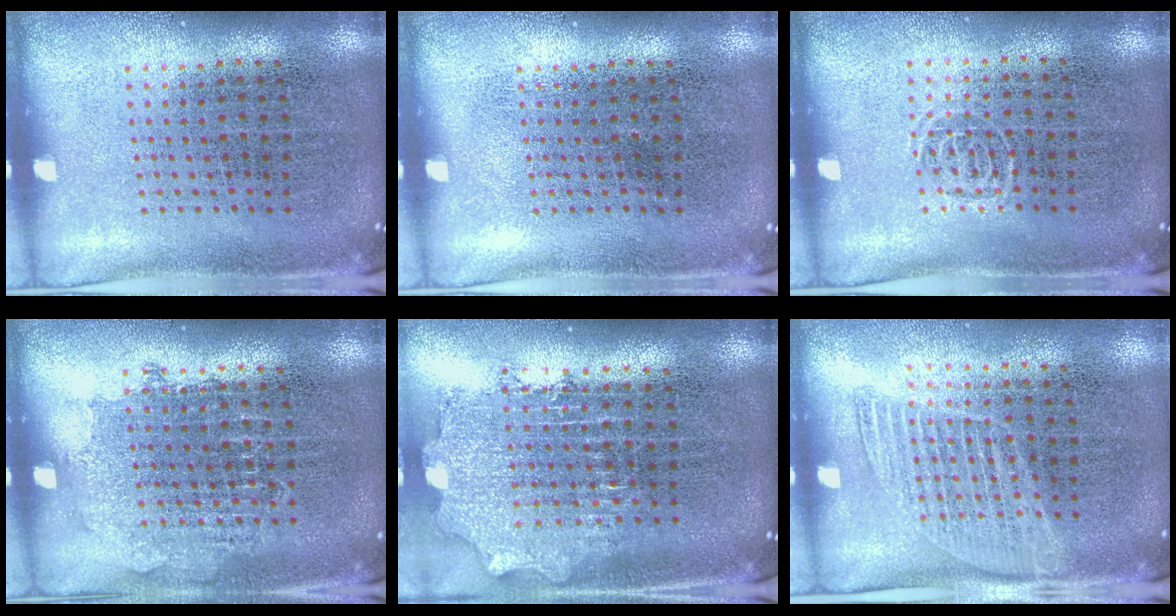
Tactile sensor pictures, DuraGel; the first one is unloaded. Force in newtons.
{"total": 0.0}
{"total": 0.6, "press": 0.4, "slide": 0.4}
{"total": 0.8, "press": 0.8, "slide": 0.2}
{"total": 2.0, "press": 1.6, "slide": 1.2}
{"total": 1.0, "press": 0.9, "slide": 0.5}